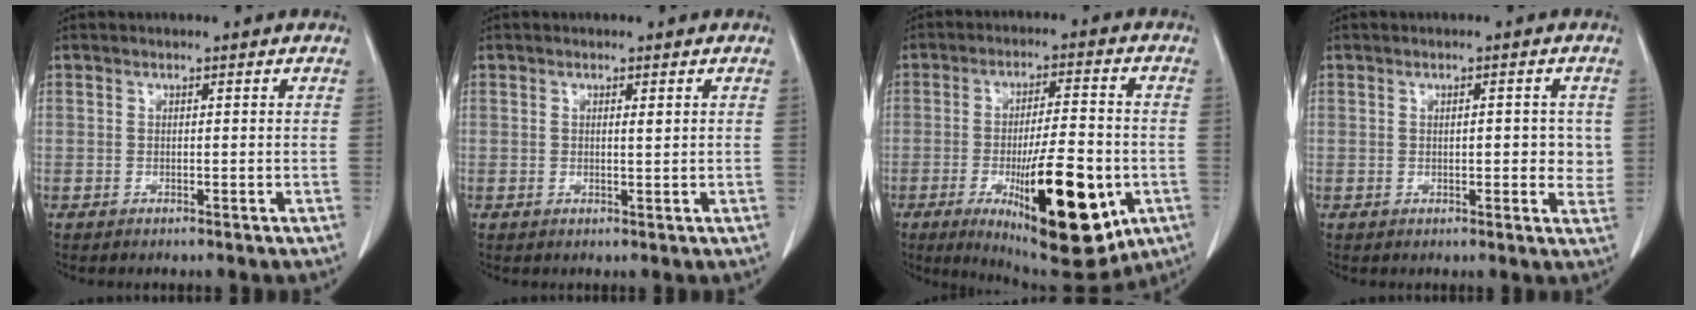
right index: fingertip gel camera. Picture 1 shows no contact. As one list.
[{"total": 0.8, "force": [0.3, 0.1, 0.7], "torque": [-0.015, -0.002, 0.004]}, {"total": 18.5, "force": [-6.4, 4.3, 16.8], "torque": [-0.247, -0.022, -0.083]}, {"total": 4.4, "force": [0.4, 1.9, 4.0], "torque": [-0.042, -0.002, 0.002]}]